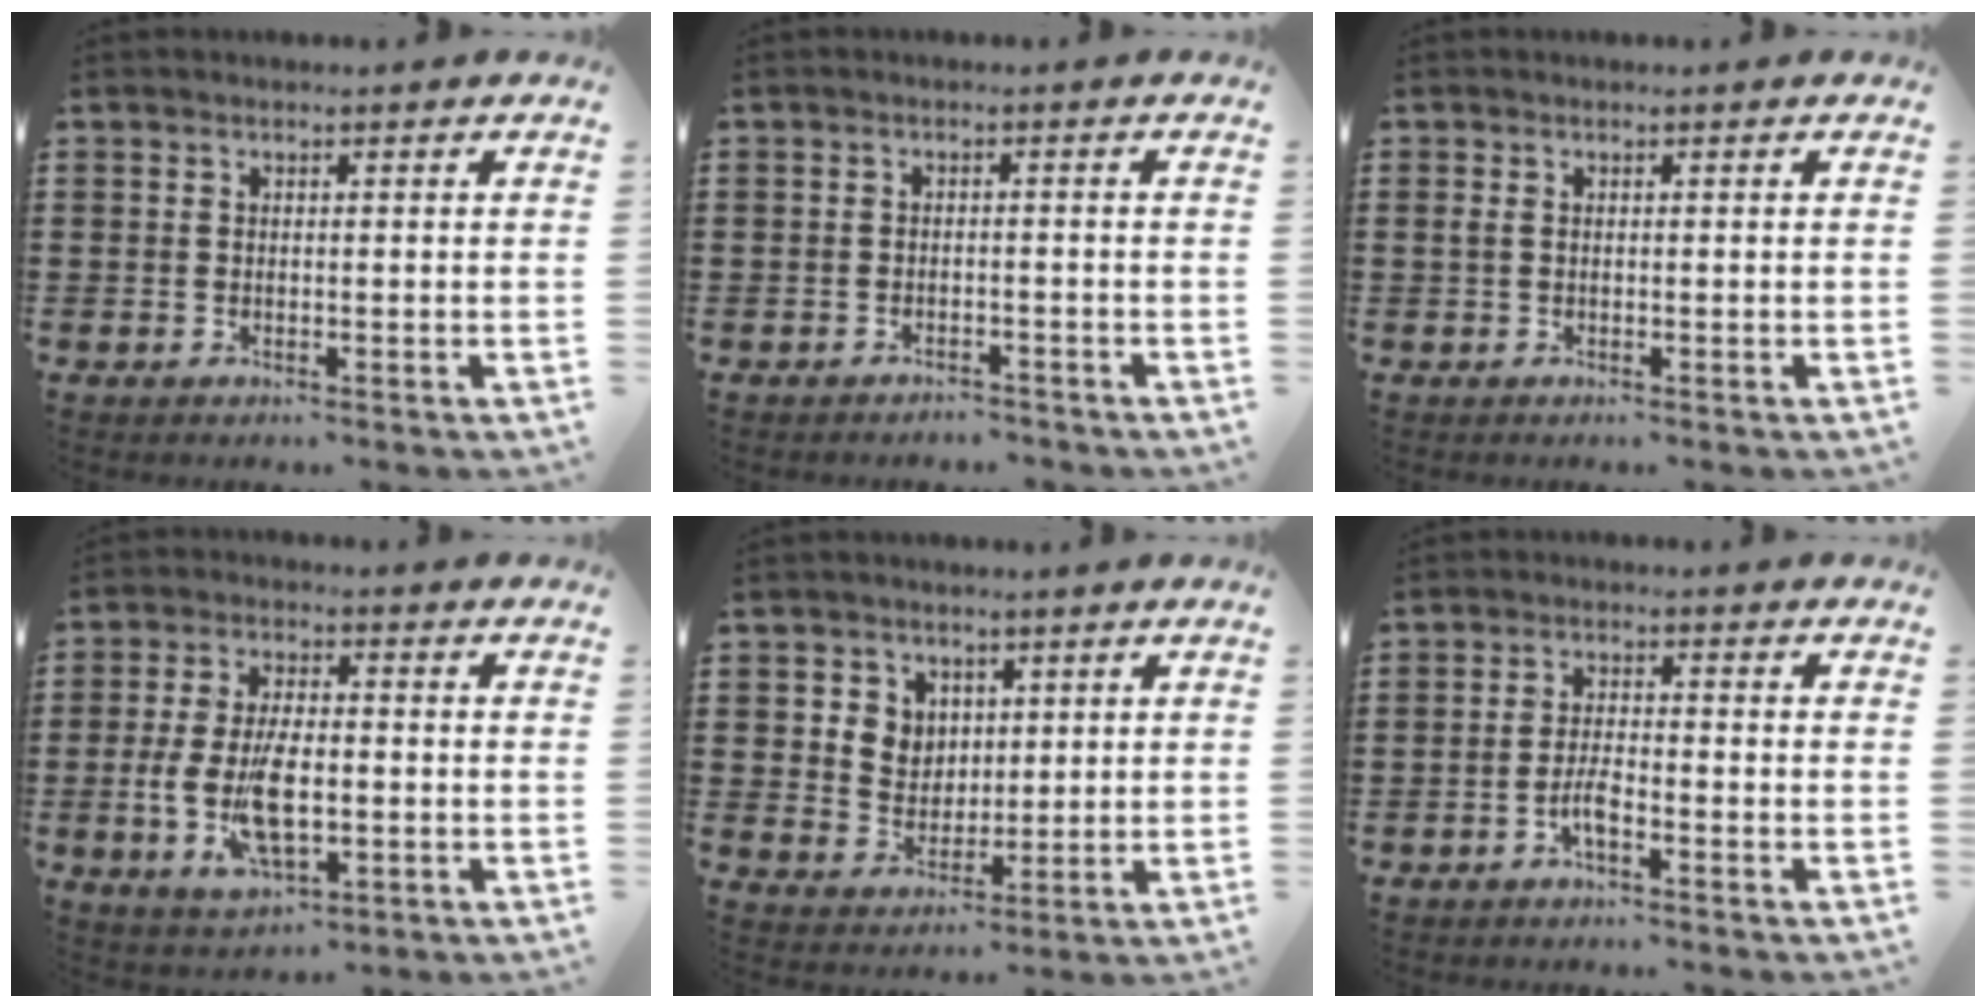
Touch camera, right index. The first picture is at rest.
{"total": 1.7, "force": [-1.7, 0.2, 0.1], "torque": [-0.007, 0.001, -0.037]}
{"total": 0.7, "force": [0.0, 0.3, 0.7], "torque": [-0.022, 0.000, -0.003]}
{"total": 9.7, "force": [-1.8, 4.7, 8.3], "torque": [-0.191, -0.007, -0.036]}
{"total": 4.7, "force": [1.9, 4.3, 0.6], "torque": [-0.025, 0.011, 0.033]}
{"total": 3.3, "force": [-1.8, 0.8, 2.6], "torque": [-0.061, -0.002, -0.036]}